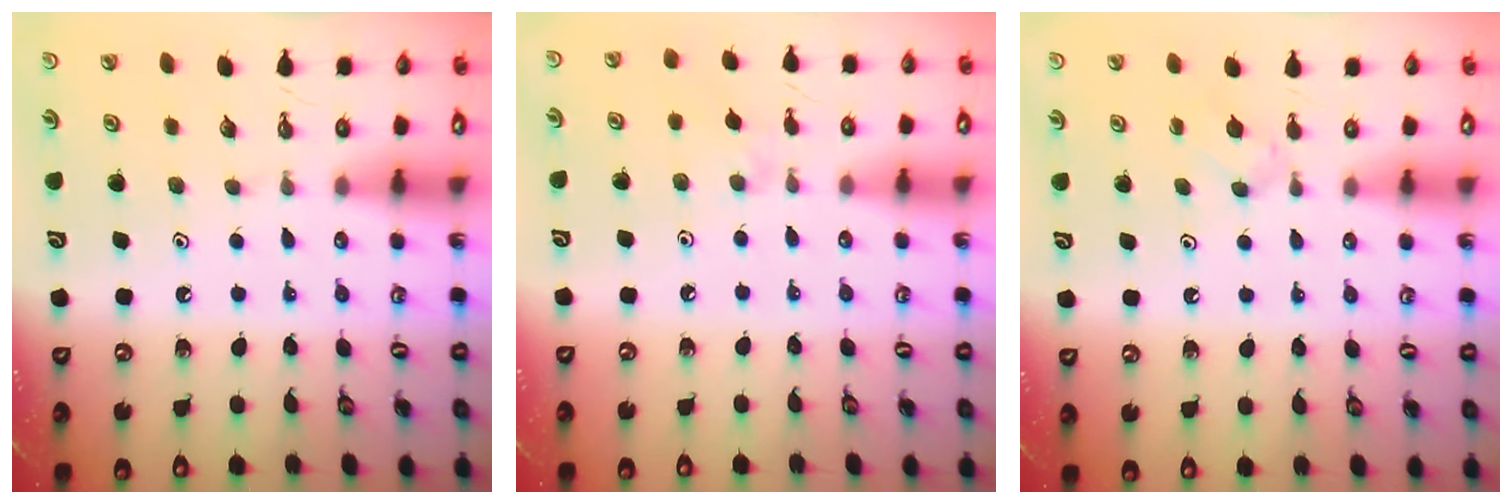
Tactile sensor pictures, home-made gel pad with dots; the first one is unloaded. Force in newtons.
{"total": 1.2, "press": 1.1, "slide": 0.4}
{"total": 3.3, "press": 3.2, "slide": 0.6}